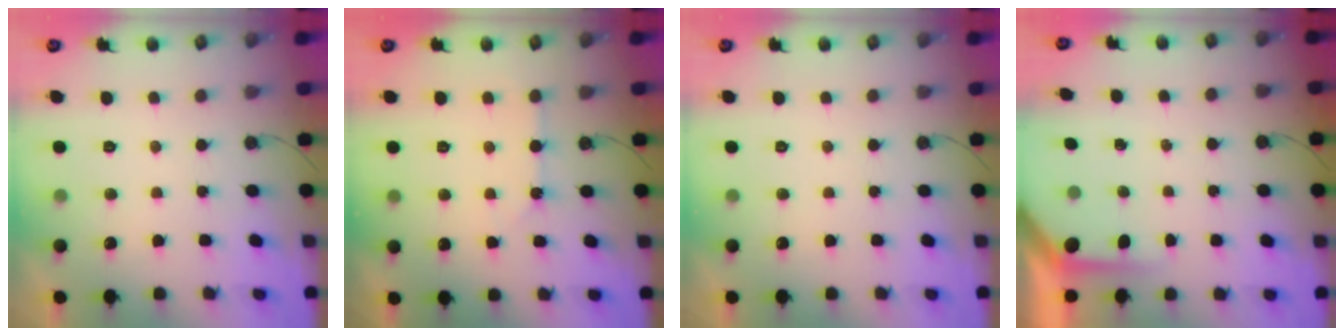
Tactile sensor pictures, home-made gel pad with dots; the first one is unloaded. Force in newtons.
{"total": 2.7, "press": 2.7, "slide": 0.3}
{"total": 0.0}
{"total": 4.0, "press": 4.0, "slide": 0.4}